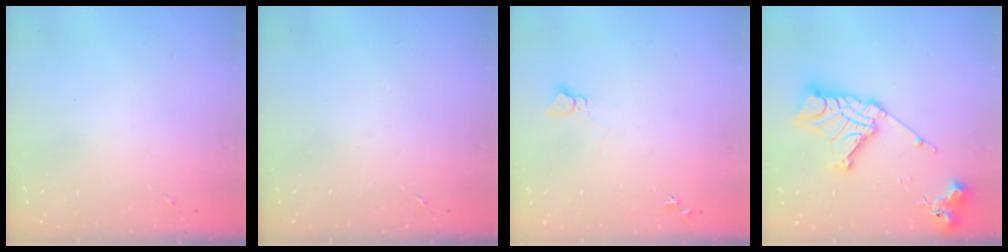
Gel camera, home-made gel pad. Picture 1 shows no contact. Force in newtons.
{"total": 0.0}
{"total": 3.8, "press": 3.8, "slide": 0.4}
{"total": 19.3, "press": 19.2, "slide": 1.8}